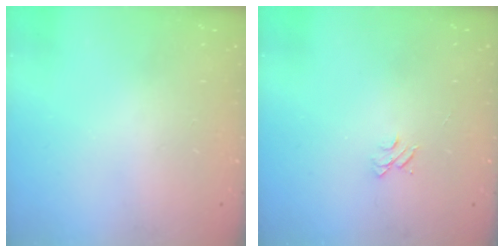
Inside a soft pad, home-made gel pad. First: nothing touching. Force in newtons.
{"total": 4.0, "press": 4.0, "slide": 0.3}